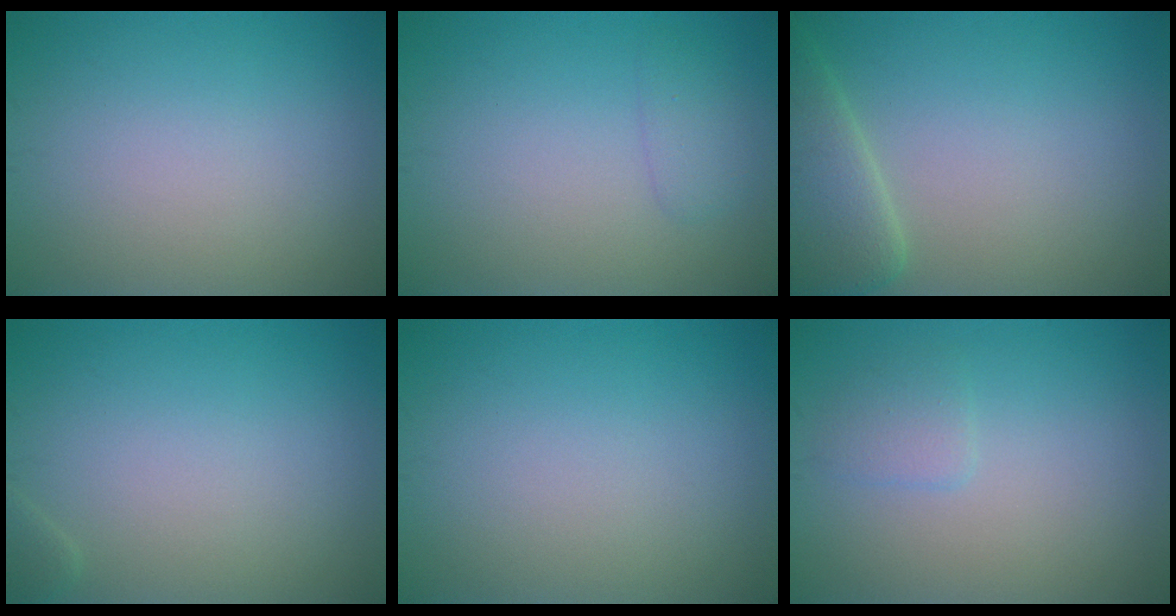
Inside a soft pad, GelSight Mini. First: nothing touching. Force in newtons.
{"total": 1.4, "press": 1.4, "slide": 0.1}
{"total": 4.3, "press": 4.3, "slide": 0.4}
{"total": 0.7, "press": 0.7, "slide": 0.1}
{"total": 0.0}
{"total": 1.4, "press": 1.4, "slide": 0.1}